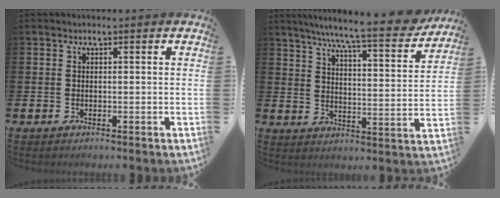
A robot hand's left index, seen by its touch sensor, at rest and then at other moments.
{"total": 9.0, "force": [7.9, 0.3, 4.2], "torque": [-0.082, -0.060, 0.129]}